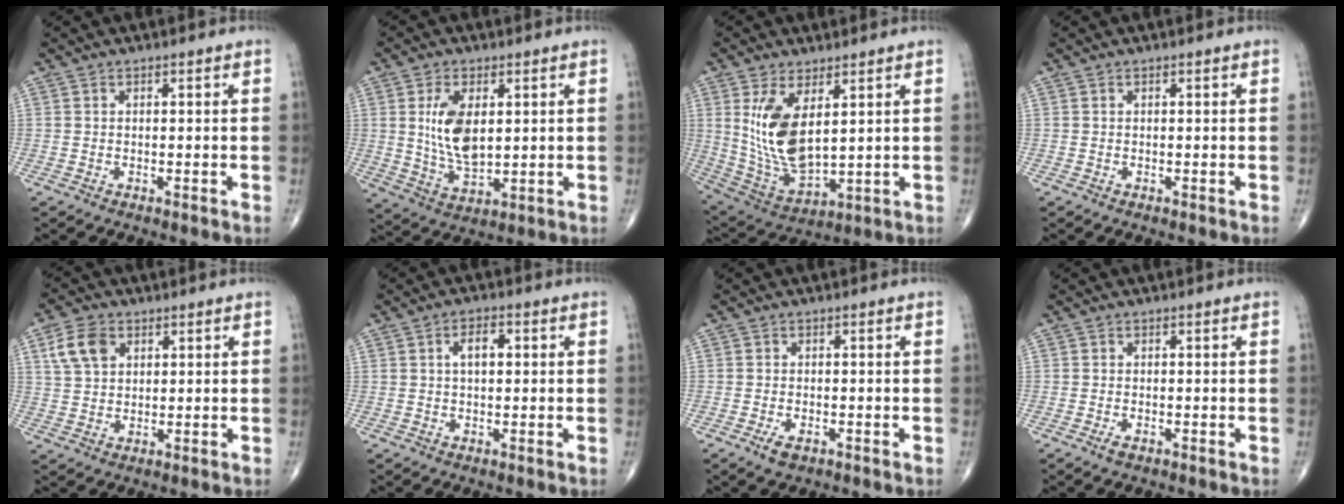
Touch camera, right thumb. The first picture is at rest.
{"total": 10.3, "force": [2.0, 5.4, 8.5], "torque": [-0.154, -0.017, 0.048]}
{"total": 13.2, "force": [3.6, 6.3, 11.0], "torque": [-0.208, -0.024, 0.092]}
{"total": 0.0}
{"total": 6.9, "force": [2.8, 4.7, 4.1], "torque": [-0.067, -0.003, 0.054]}
{"total": 4.0, "force": [0.8, 2.1, 3.4], "torque": [-0.055, 0.007, 0.012]}
{"total": 2.5, "force": [-1.2, 1.3, 1.7], "torque": [-0.032, 0.000, -0.019]}
{"total": 1.2, "force": [-0.7, 0.6, 0.8], "torque": [-0.021, -0.002, -0.012]}